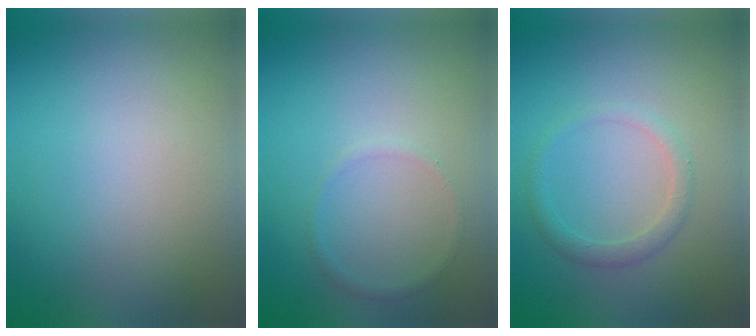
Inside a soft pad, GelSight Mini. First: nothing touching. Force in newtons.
{"total": 0.8, "press": 0.8, "slide": 0.1}
{"total": 1.7, "press": 1.7, "slide": 0.0}